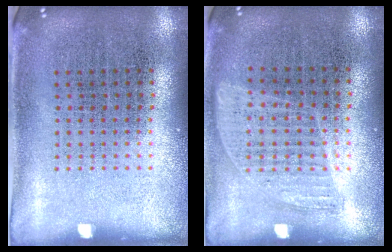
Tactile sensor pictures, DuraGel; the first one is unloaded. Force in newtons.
{"total": 0.8, "press": 0.8, "slide": 0.3}